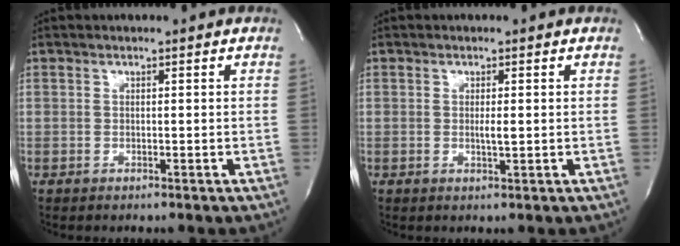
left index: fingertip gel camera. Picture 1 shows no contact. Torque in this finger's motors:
{"motor_torque": [0.36, 0.06, 0.01, 0.04]}